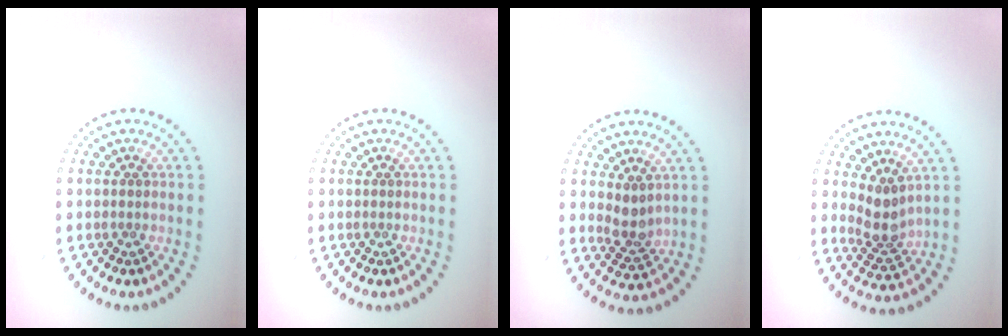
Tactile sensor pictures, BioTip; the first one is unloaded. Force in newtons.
{"total": 0.0}
{"total": 2.1, "press": 1.8, "slide": 1.1}
{"total": 2.7, "press": 2.1, "slide": 1.7}